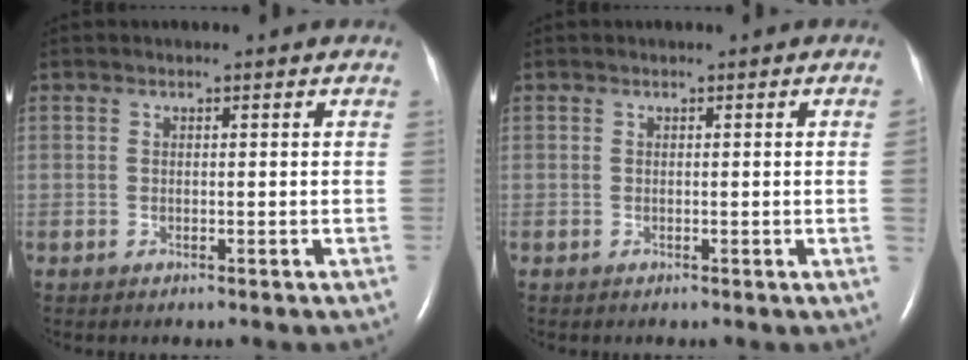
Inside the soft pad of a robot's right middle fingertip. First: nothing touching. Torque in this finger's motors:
{"motor_torque": [0.38, -0.38, -0.45, -0.07]}